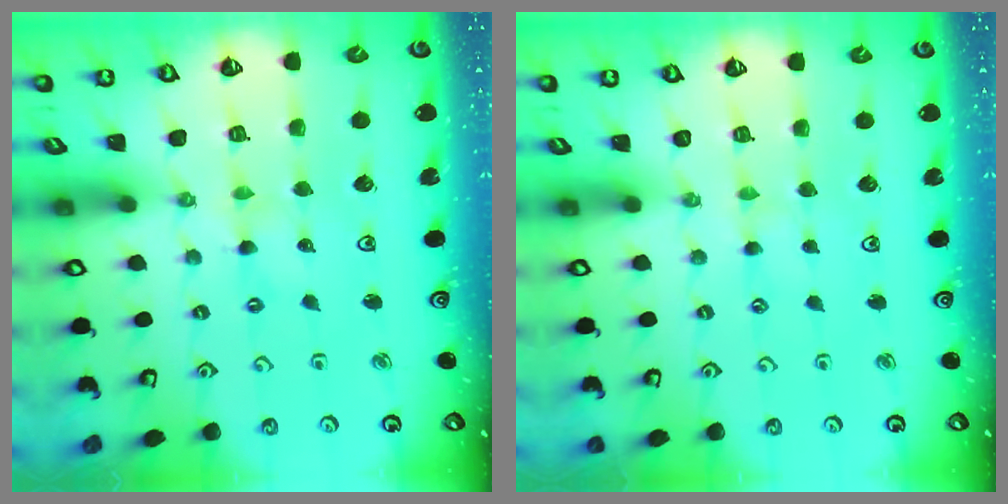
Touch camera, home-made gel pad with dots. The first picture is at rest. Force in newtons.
{"total": 0.8, "press": 0.8, "slide": 0.3}